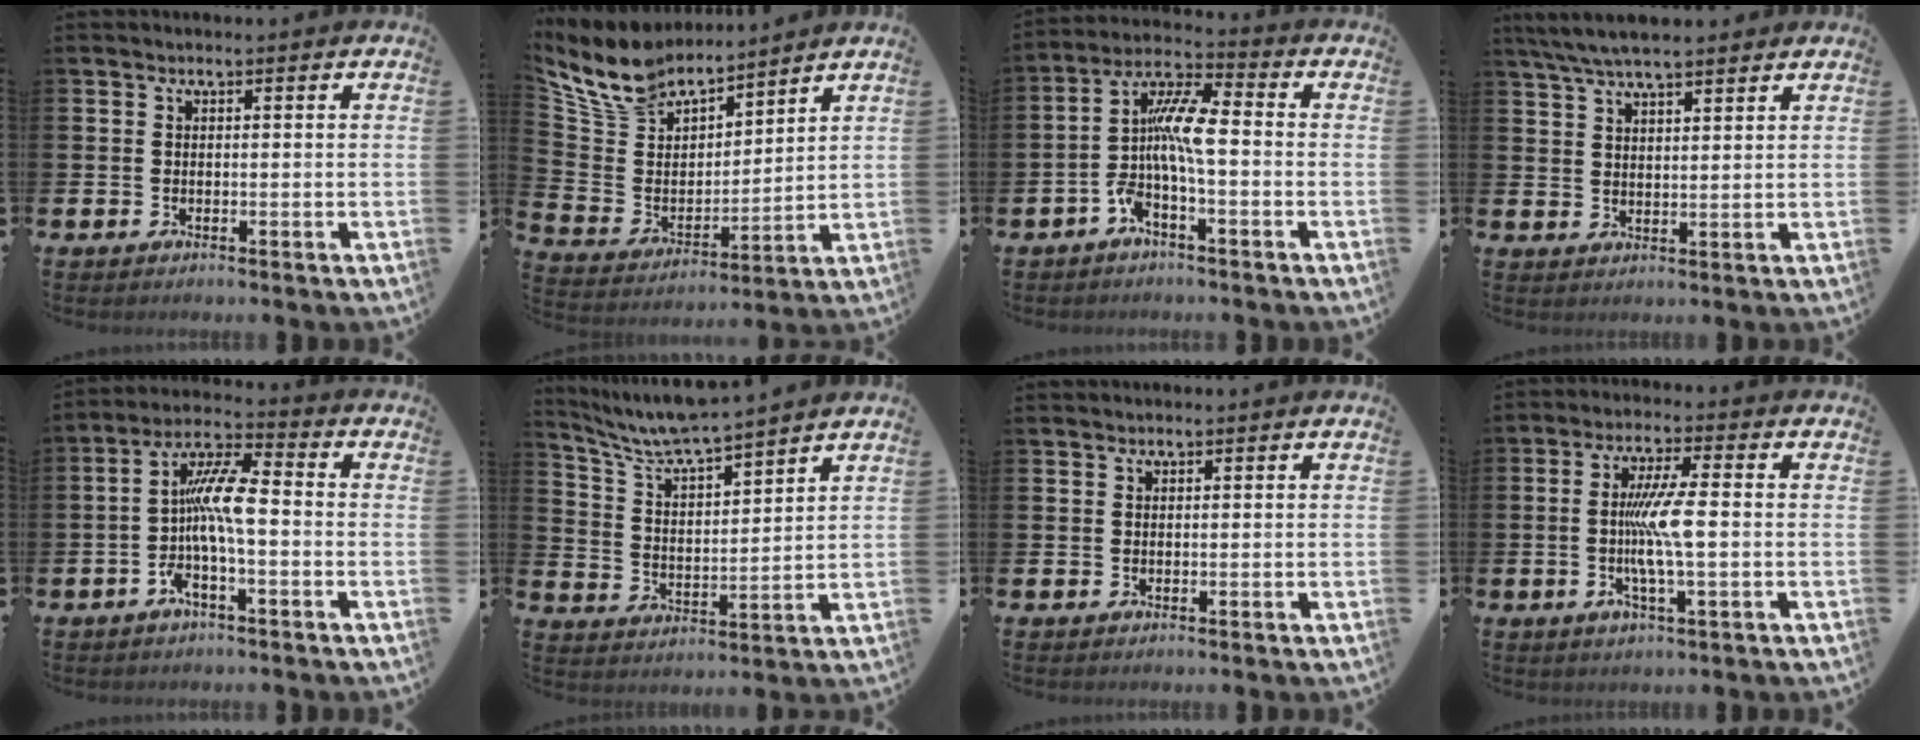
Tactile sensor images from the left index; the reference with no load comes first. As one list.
[{"total": 9.3, "force": [8.5, 3.3, 1.7], "torque": [-0.083, -0.064, 0.153]}, {"total": 7.9, "force": [-1.4, 1.9, 7.6], "torque": [-0.168, -0.024, -0.035]}, {"total": 6.0, "force": [5.5, 1.1, 2.2], "torque": [-0.064, -0.011, 0.103]}, {"total": 8.7, "force": [-0.9, 2.3, 8.4], "torque": [-0.180, -0.012, -0.024]}, {"total": 7.3, "force": [7.0, -0.1, 2.1], "torque": [-0.066, -0.049, 0.119]}, {"total": 0.8, "force": [0.8, 0.1, -0.1], "torque": [0.010, -0.003, 0.013]}, {"total": 6.9, "force": [-0.3, 0.8, 6.9], "torque": [-0.128, 0.001, -0.009]}]